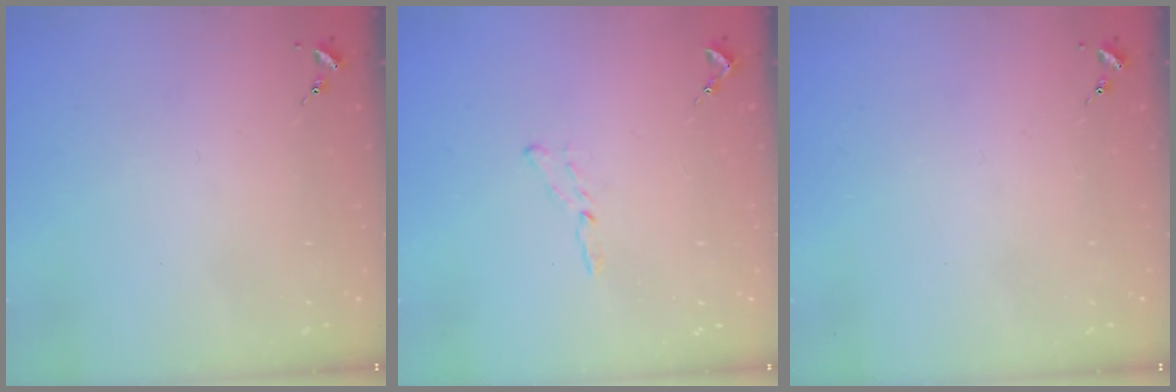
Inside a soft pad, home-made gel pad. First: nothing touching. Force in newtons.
{"total": 3.5, "press": 3.5, "slide": 0.4}
{"total": 0.0}